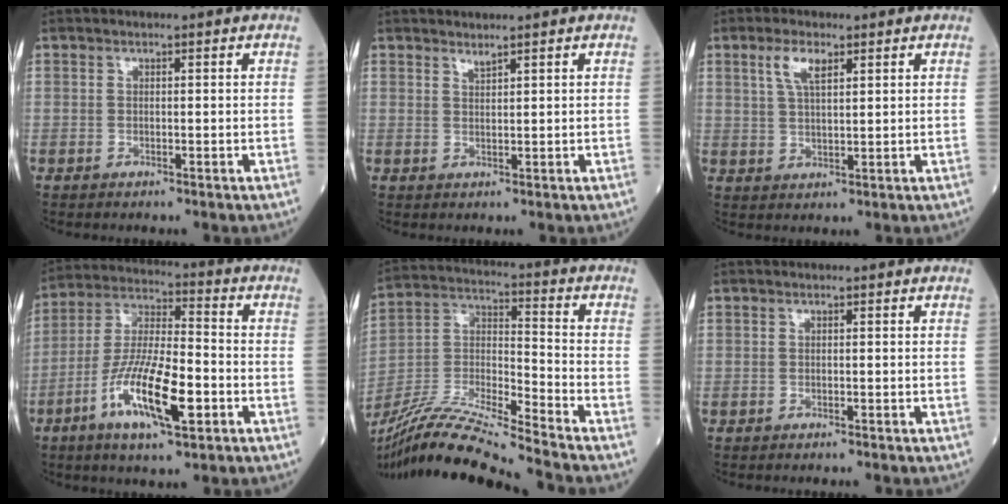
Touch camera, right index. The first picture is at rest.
{"total": 1.0, "force": [1.0, -0.2, 0.3], "torque": [-0.010, -0.007, 0.023]}
{"total": 4.4, "force": [2.3, 1.3, 3.5], "torque": [-0.077, 0.008, 0.051]}
{"total": 14.0, "force": [-5.3, 2.9, 12.6], "torque": [-0.252, -0.009, -0.095]}
{"total": 17.6, "force": [-15.7, -1.3, 7.8], "torque": [-0.162, -0.010, -0.290]}
{"total": 1.2, "force": [-1.0, 0.0, 0.7], "torque": [-0.011, 0.000, -0.010]}